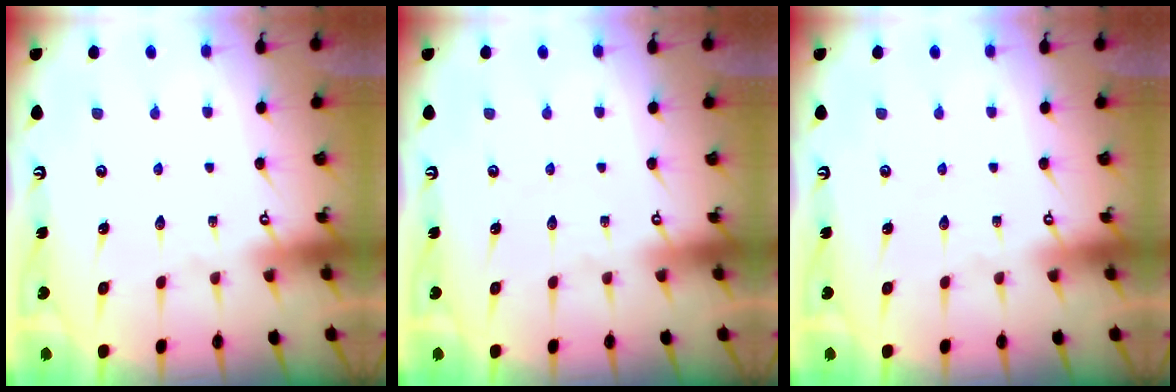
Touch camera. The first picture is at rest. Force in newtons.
{"total": 0.0}
{"total": 0.0}